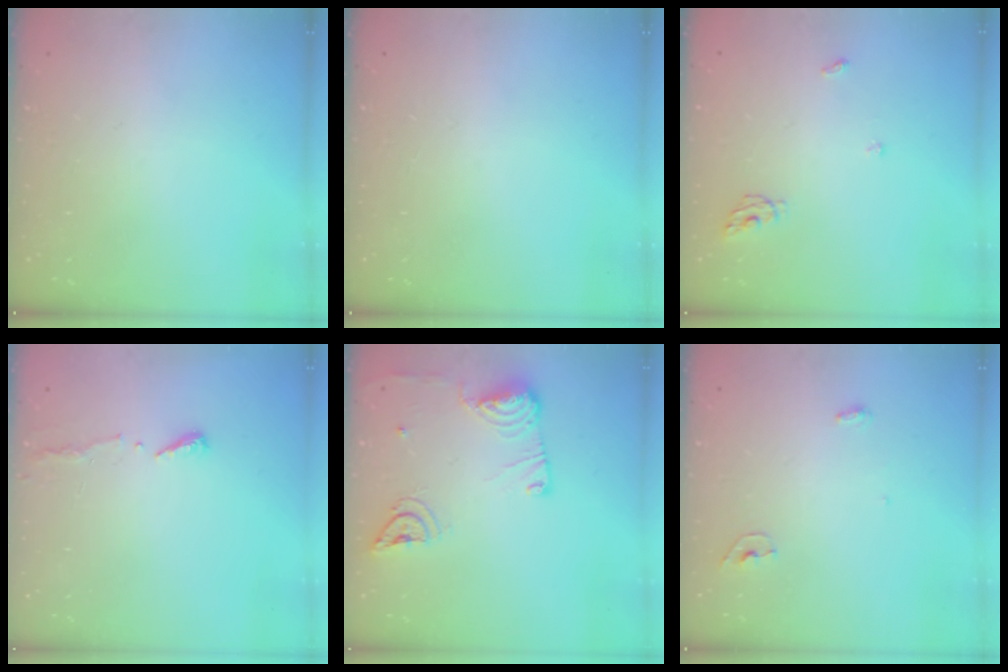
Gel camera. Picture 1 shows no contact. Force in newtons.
{"total": 0.0}
{"total": 5.2, "press": 5.1, "slide": 0.3}
{"total": 3.5, "press": 3.4, "slide": 0.3}
{"total": 12.8, "press": 12.7, "slide": 1.6}
{"total": 6.4, "press": 4.1, "slide": 4.9}